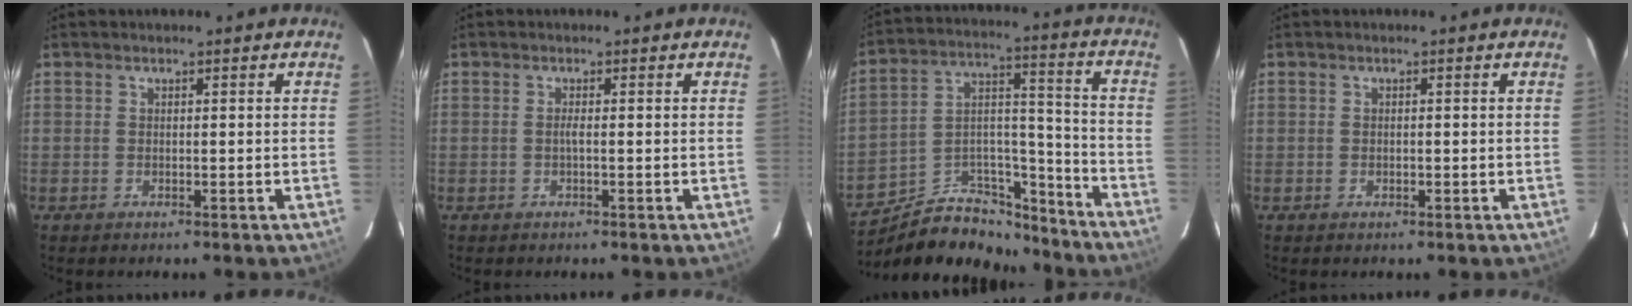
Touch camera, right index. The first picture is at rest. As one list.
[{"total": 0.8, "force": [-0.2, -0.2, 0.8], "torque": [-0.013, 0.001, -0.006]}, {"total": 17.4, "force": [-14.1, 8.1, 6.5], "torque": [-0.116, 0.063, -0.211]}, {"total": 0.6, "force": [-0.2, 0.5, 0.1], "torque": [0.001, -0.001, -0.002]}]